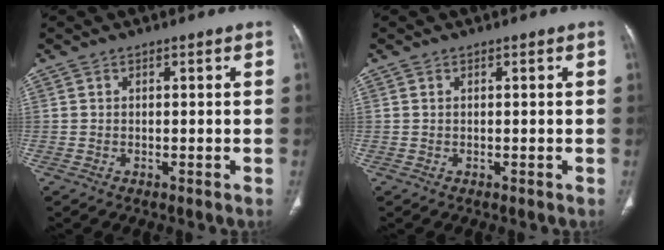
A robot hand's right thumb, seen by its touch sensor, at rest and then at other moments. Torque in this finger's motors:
{"motor_torque": [0.11, 0.02, -0.03, -0.21, 0.03]}